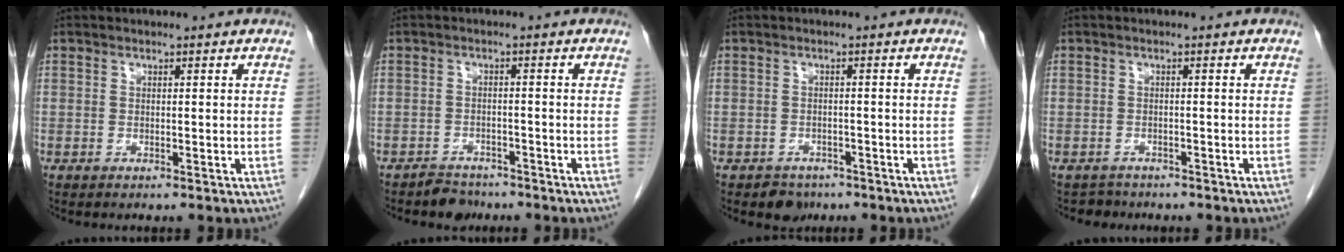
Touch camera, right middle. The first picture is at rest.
{"total": 3.1, "force": [-2.6, 1.6, 0.0], "torque": [-0.004, 0.004, -0.040]}
{"total": 3.2, "force": [-2.4, 2.1, 0.0], "torque": [-0.003, 0.009, -0.034]}
{"total": 2.1, "force": [-1.8, 0.9, -0.5], "torque": [0.000, -0.002, -0.030]}